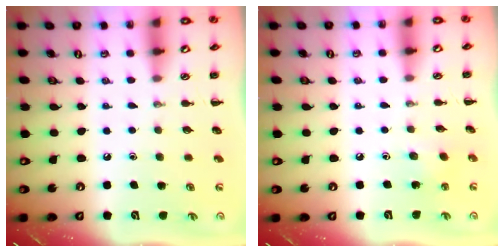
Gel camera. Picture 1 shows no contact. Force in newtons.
{"total": 2.4, "press": 2.3, "slide": 0.7}